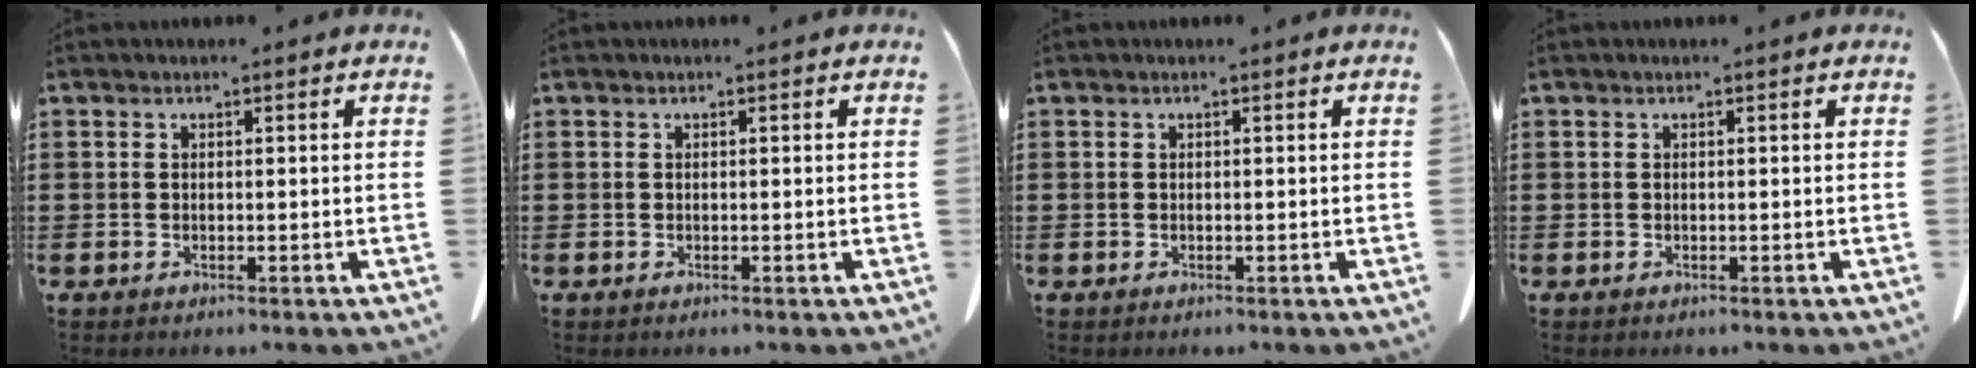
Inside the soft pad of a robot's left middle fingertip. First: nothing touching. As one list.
[{"total": 0.0}, {"total": 0.0}, {"total": 0.0}]